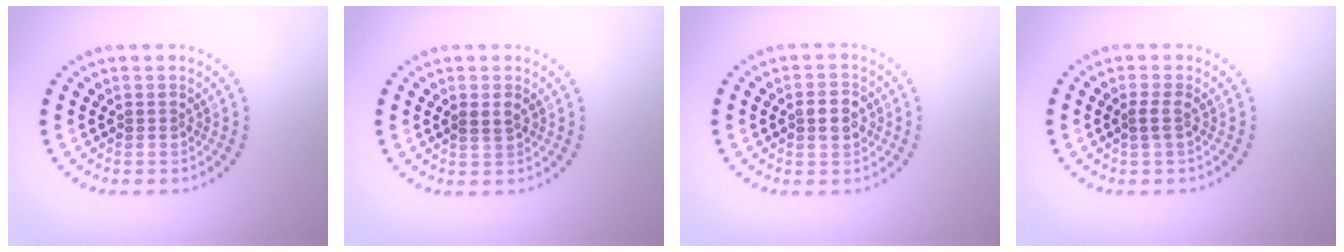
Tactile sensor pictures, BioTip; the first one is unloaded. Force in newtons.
{"total": 1.1, "press": 1.1, "slide": 0.4}
{"total": 2.3, "press": 2.3, "slide": 0.2}
{"total": 1.1, "press": 0.8, "slide": 0.7}